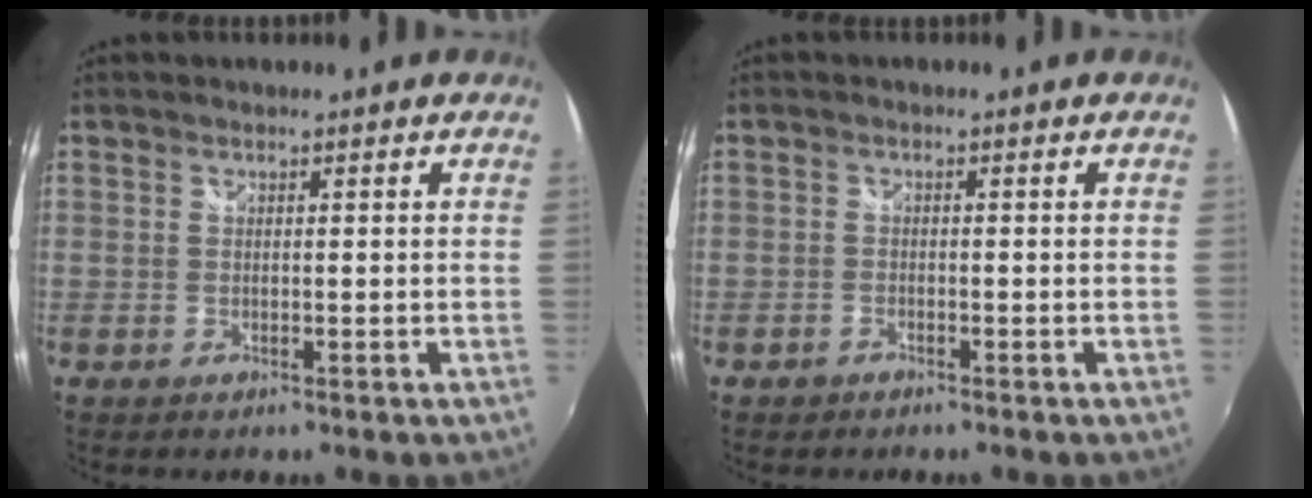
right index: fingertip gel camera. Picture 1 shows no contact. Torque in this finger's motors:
{"motor_torque": [0.59, 0.17, 0.06, 0.00]}